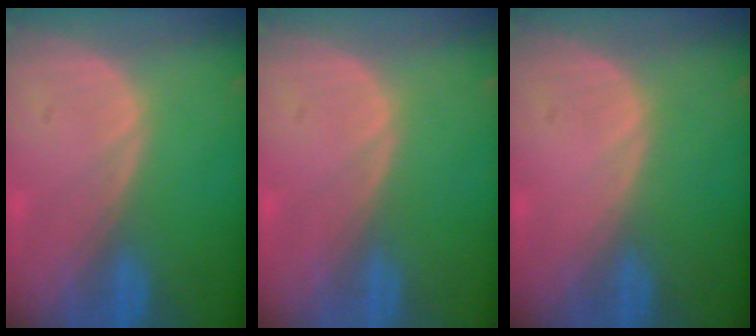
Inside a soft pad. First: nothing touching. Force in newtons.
{"total": 0.0}
{"total": 0.0}